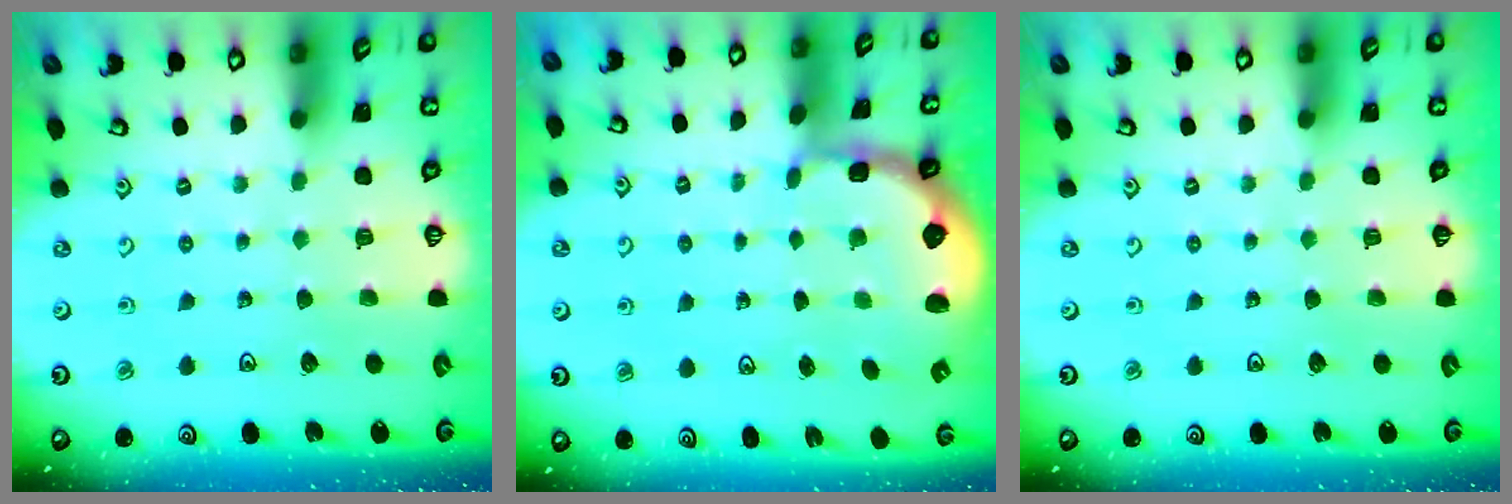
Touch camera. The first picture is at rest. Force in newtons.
{"total": 2.5, "press": 1.8, "slide": 1.8}
{"total": 0.0}